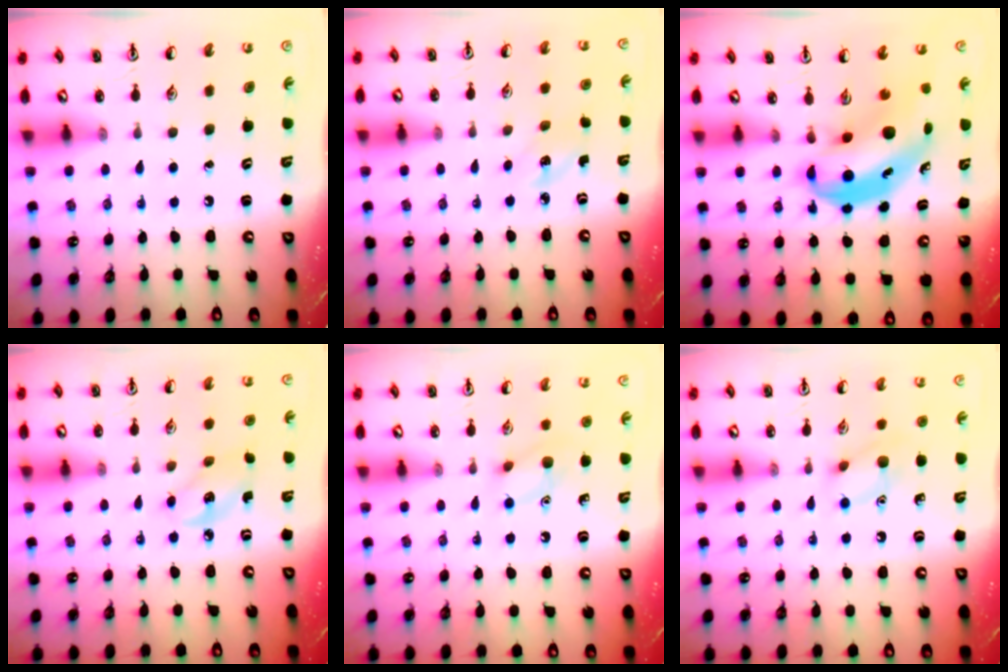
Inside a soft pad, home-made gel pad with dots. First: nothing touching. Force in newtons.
{"total": 2.4, "press": 2.2, "slide": 0.8}
{"total": 7.0, "press": 6.7, "slide": 2.1}
{"total": 3.2, "press": 3.1, "slide": 0.8}
{"total": 8.5, "press": 8.4, "slide": 1.1}
{"total": 8.3, "press": 8.2, "slide": 1.4}